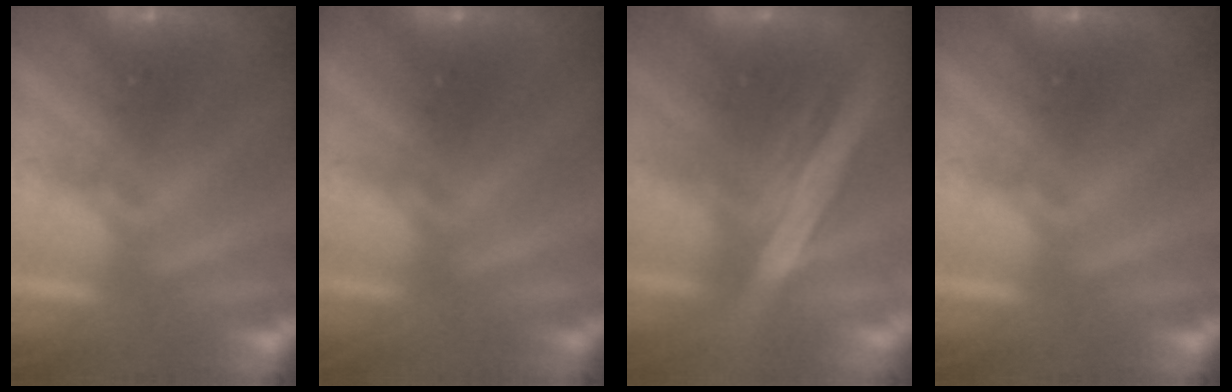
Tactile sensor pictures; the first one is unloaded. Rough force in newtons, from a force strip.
{"total": 2.2}
{"total": 1.5}
{"total": 0.0}